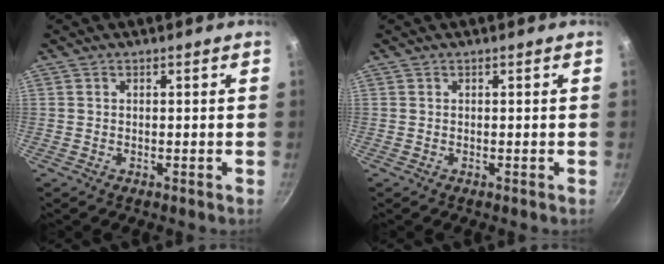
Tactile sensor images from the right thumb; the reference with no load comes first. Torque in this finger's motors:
{"motor_torque": [0.00, 0.00, -0.01, 0.01, 0.01]}